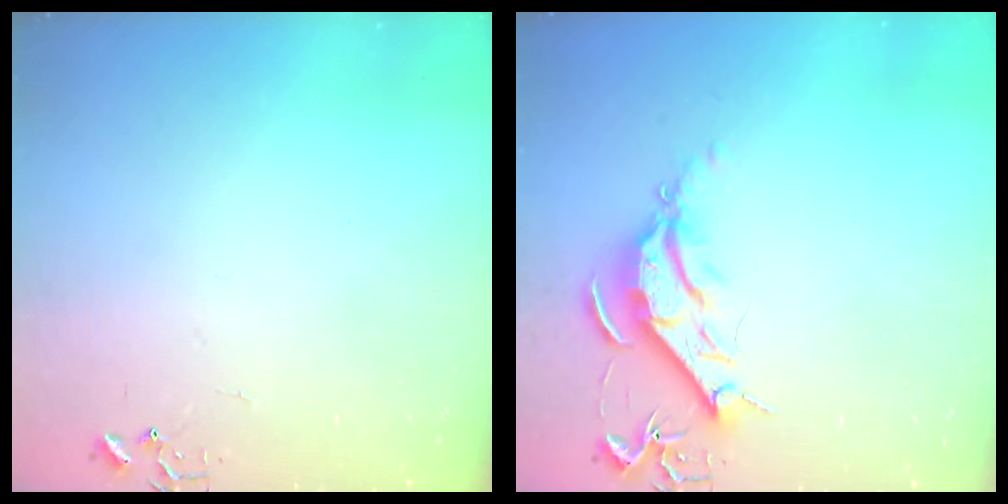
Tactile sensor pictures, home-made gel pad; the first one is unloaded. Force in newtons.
{"total": 9.5, "press": 9.4, "slide": 1.0}